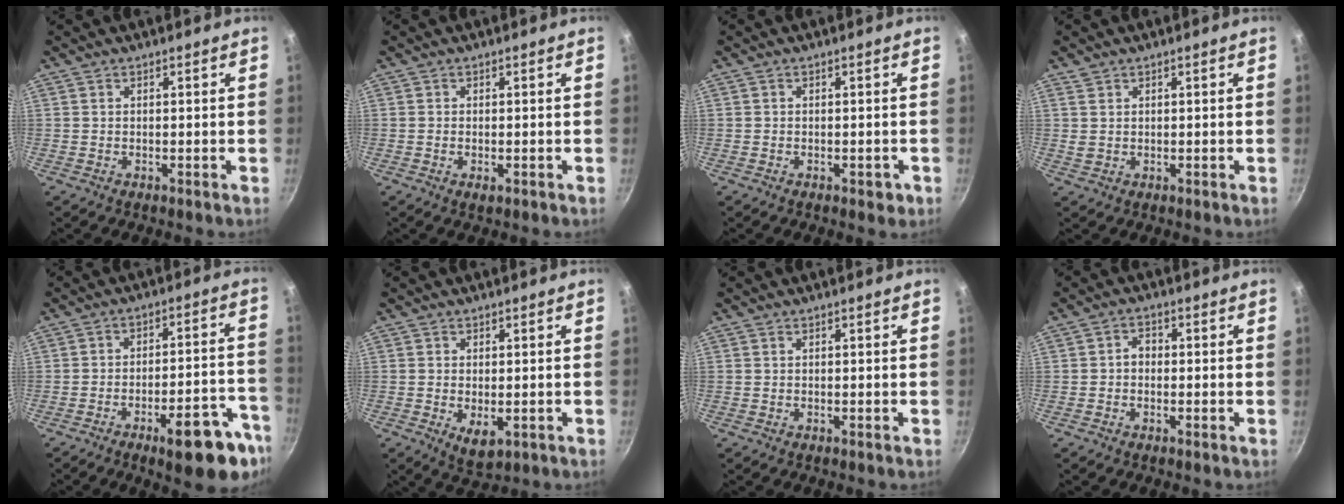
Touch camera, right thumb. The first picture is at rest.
{"total": 1.3, "force": [-0.5, 0.6, 1.1], "torque": [-0.023, 0.000, -0.005]}
{"total": 1.7, "force": [-0.7, 1.0, 1.1], "torque": [-0.008, 0.001, -0.008]}
{"total": 1.7, "force": [1.1, 1.2, 0.4], "torque": [-0.001, -0.006, 0.022]}
{"total": 14.6, "force": [-8.3, 4.2, 11.3], "torque": [-0.123, 0.065, -0.110]}
{"total": 4.3, "force": [-1.1, 2.2, 3.6], "torque": [-0.059, -0.012, -0.008]}
{"total": 0.0}
{"total": 2.5, "force": [-0.3, 1.9, 1.5], "torque": [-0.013, 0.012, -0.012]}